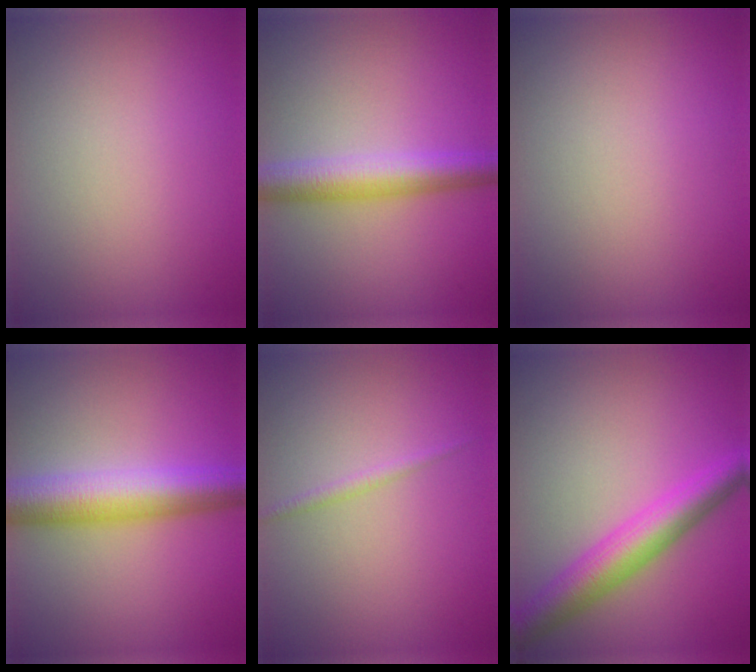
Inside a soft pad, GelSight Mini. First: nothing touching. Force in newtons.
{"total": 4.8, "press": 4.8, "slide": 0.2}
{"total": 0.0}
{"total": 7.0, "press": 7.0, "slide": 0.1}
{"total": 0.9, "press": 0.9, "slide": 0.1}
{"total": 5.6, "press": 5.6, "slide": 0.2}